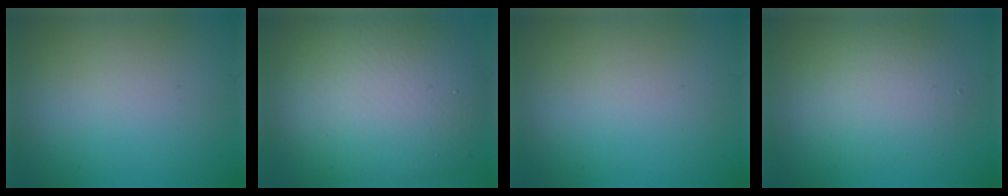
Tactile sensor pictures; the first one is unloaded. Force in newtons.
{"total": 11.5, "press": 11.5, "slide": 0.3}
{"total": 0.0}
{"total": 3.8, "press": 3.8, "slide": 0.3}